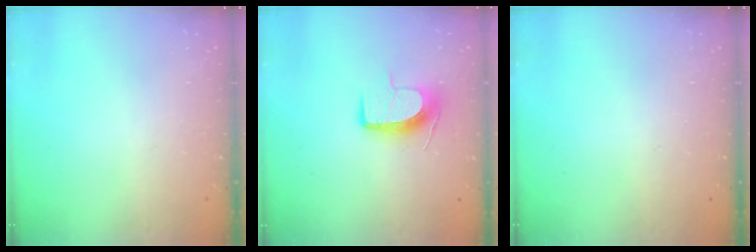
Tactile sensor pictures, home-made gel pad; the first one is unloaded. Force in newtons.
{"total": 10.9, "press": 10.9, "slide": 0.2}
{"total": 0.0}